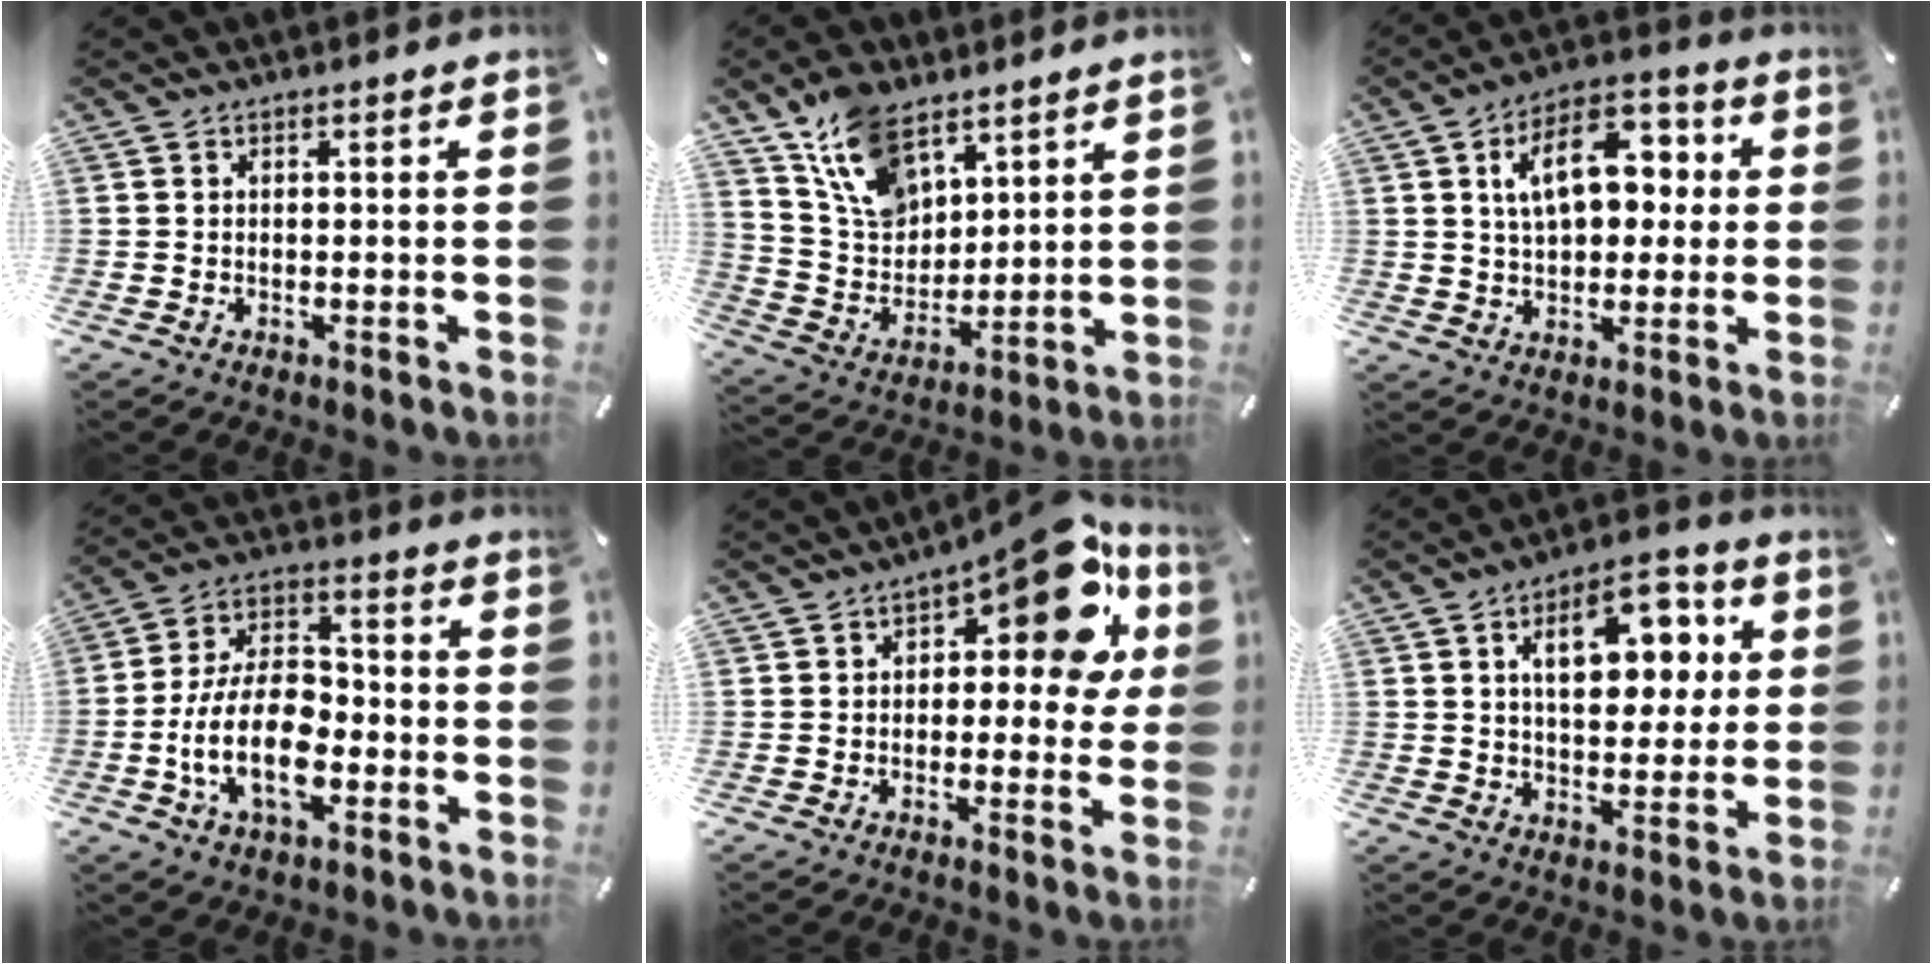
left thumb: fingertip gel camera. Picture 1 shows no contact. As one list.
[{"total": 14.2, "force": [8.8, 8.8, 6.9], "torque": [-0.147, -0.033, 0.172]}, {"total": 13.5, "force": [3.3, 8.6, 9.8], "torque": [-0.162, 0.007, 0.055]}, {"total": 15.4, "force": [-4.8, 9.3, 11.4], "torque": [-0.237, 0.007, -0.089]}, {"total": 15.7, "force": [6.8, 7.1, 12.2], "torque": [-0.150, -0.048, 0.108]}, {"total": 14.9, "force": [5.1, 8.8, 10.8], "torque": [-0.152, -0.008, 0.083]}]